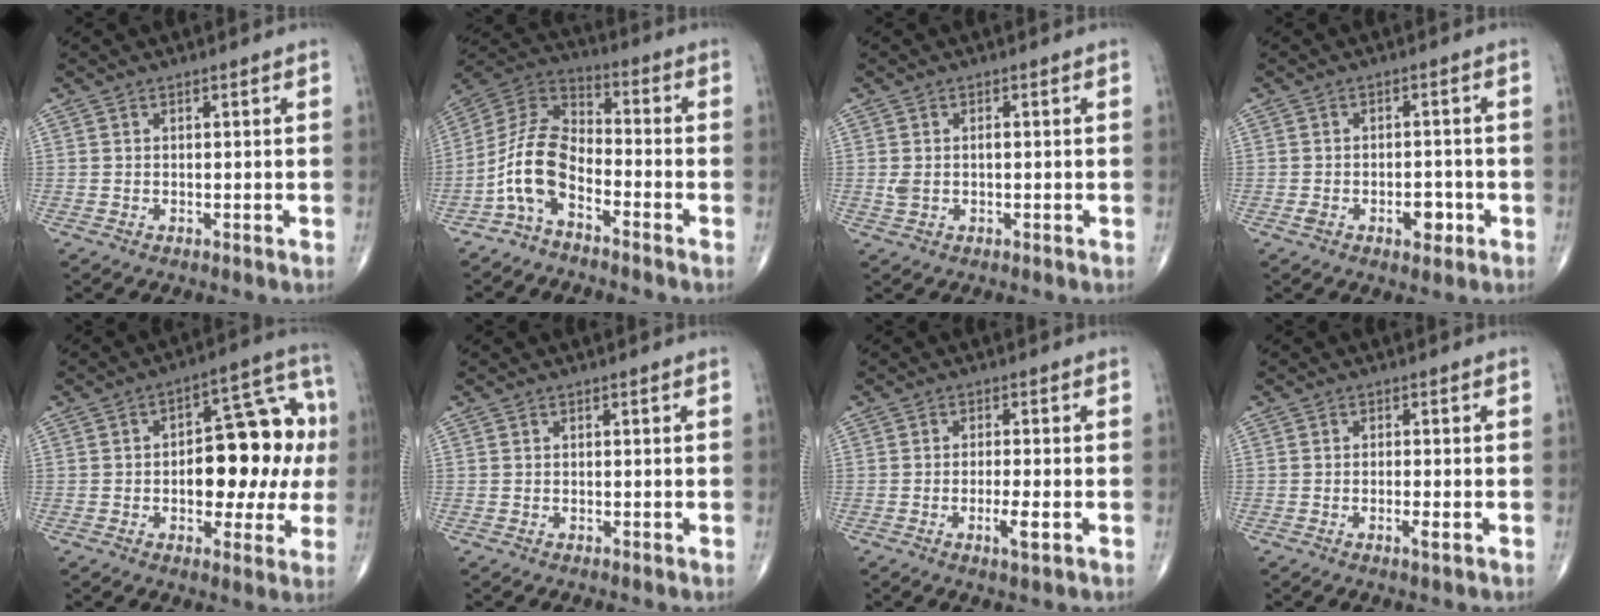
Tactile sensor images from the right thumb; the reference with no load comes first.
{"total": 10.5, "force": [-5.1, 5.2, 7.5], "torque": [-0.152, 0.063, -0.112]}
{"total": 2.6, "force": [-0.1, 1.5, 2.1], "torque": [-0.050, 0.009, 0.002]}
{"total": 4.4, "force": [-1.7, 2.4, 3.2], "torque": [-0.040, 0.013, -0.021]}
{"total": 18.0, "force": [0.0, 9.4, 15.4], "torque": [-0.164, 0.037, 0.003]}
{"total": 0.0}
{"total": 3.6, "force": [-1.3, 0.5, 3.3], "torque": [-0.061, -0.004, -0.027]}
{"total": 1.8, "force": [-0.8, 0.1, 1.6], "torque": [-0.029, -0.003, -0.017]}